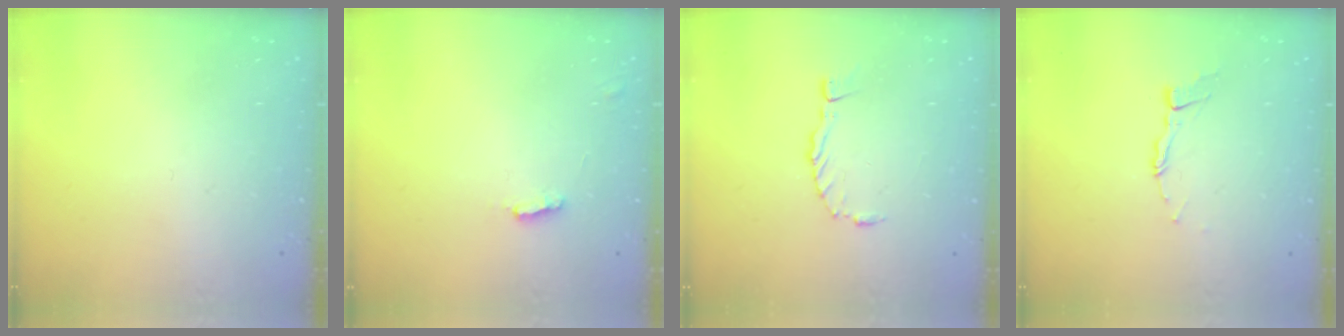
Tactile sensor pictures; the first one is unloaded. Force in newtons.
{"total": 1.9, "press": 1.9, "slide": 0.2}
{"total": 0.0}
{"total": 3.9, "press": 3.9, "slide": 0.2}